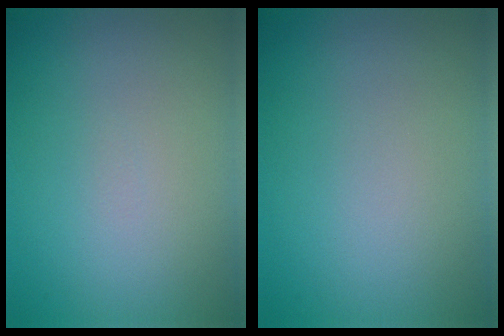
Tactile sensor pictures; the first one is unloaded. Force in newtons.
{"total": 0.0}